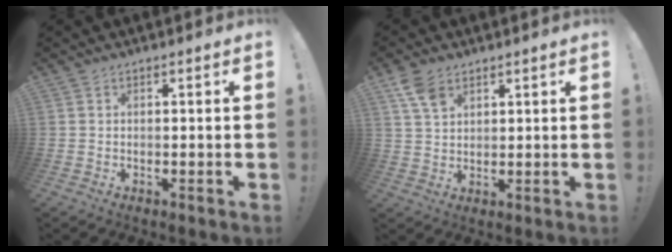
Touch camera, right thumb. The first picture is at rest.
{"total": 6.7, "force": [4.0, 3.8, 3.9], "torque": [-0.068, -0.014, 0.078]}